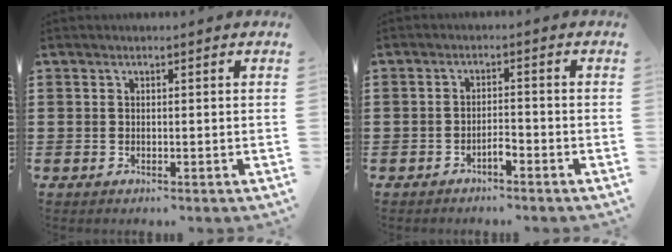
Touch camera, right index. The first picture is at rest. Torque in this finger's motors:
{"motor_torque": [0.67, 0.65, 0.06, 0.03]}